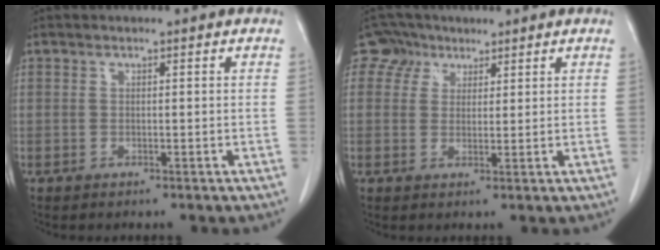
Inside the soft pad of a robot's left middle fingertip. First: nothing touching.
{"total": 4.0, "force": [2.6, 3.0, -0.1], "torque": [0.002, 0.009, 0.046]}